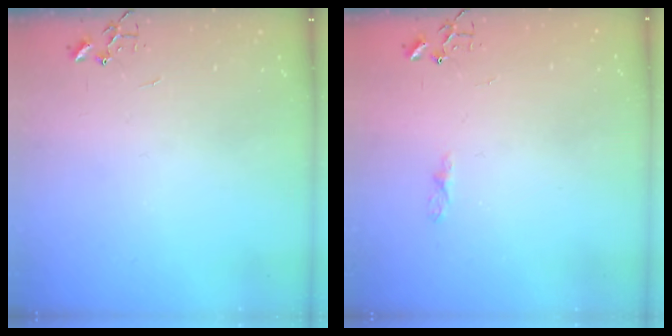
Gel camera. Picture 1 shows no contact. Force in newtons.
{"total": 3.9, "press": 3.8, "slide": 0.5}